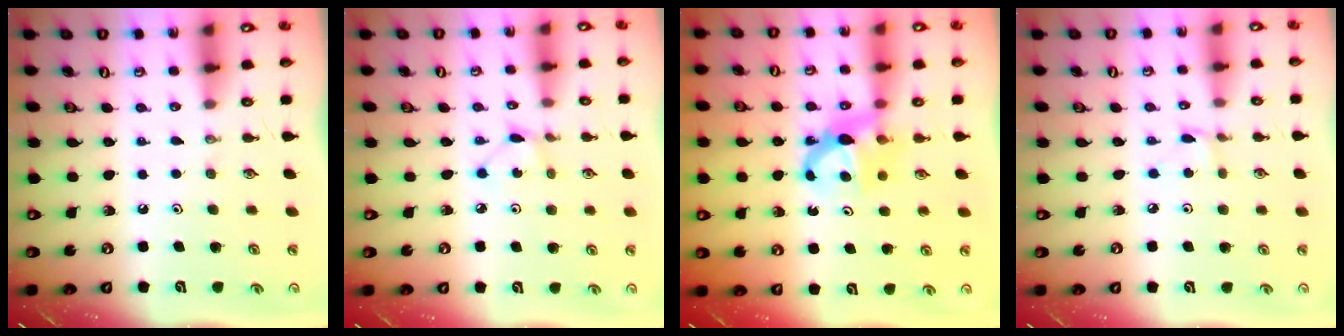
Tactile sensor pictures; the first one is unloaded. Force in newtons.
{"total": 2.5, "press": 2.4, "slide": 0.3}
{"total": 7.1, "press": 7.1, "slide": 0.3}
{"total": 1.7, "press": 1.7, "slide": 0.1}